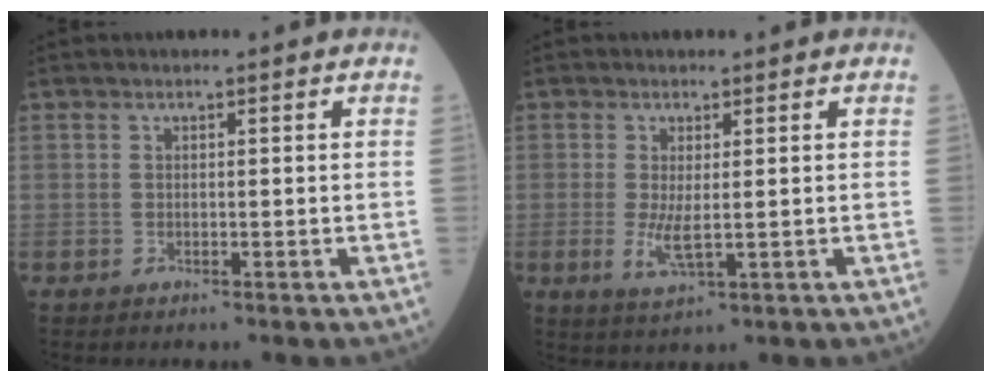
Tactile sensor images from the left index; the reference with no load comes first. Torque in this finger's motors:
{"motor_torque": [0.83, -0.09, 0.37, 0.11]}